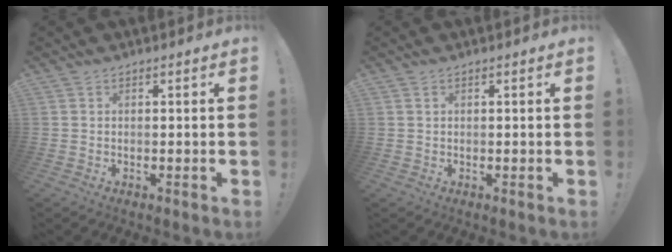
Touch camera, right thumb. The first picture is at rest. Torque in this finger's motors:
{"motor_torque": [0.25, 0.17, 0.08, -0.41, -0.01]}